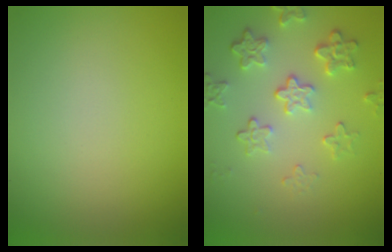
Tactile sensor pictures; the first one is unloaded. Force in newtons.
{"total": 4.4, "press": 3.2, "slide": 3.0}